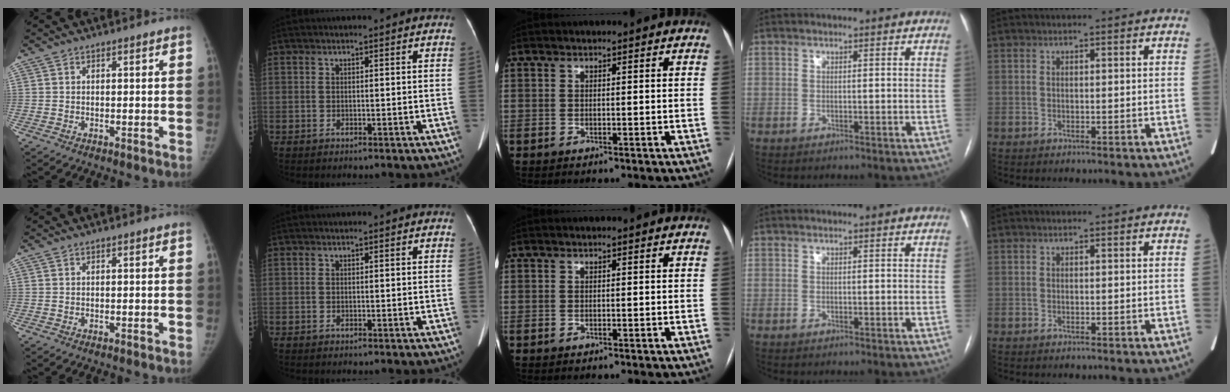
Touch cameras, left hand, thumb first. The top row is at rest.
{}